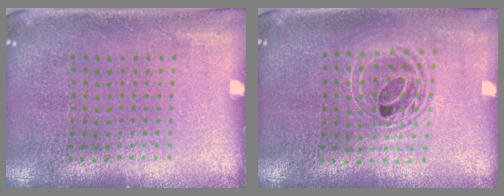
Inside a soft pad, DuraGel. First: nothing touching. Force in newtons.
{"total": 1.7, "press": 1.4, "slide": 0.9}